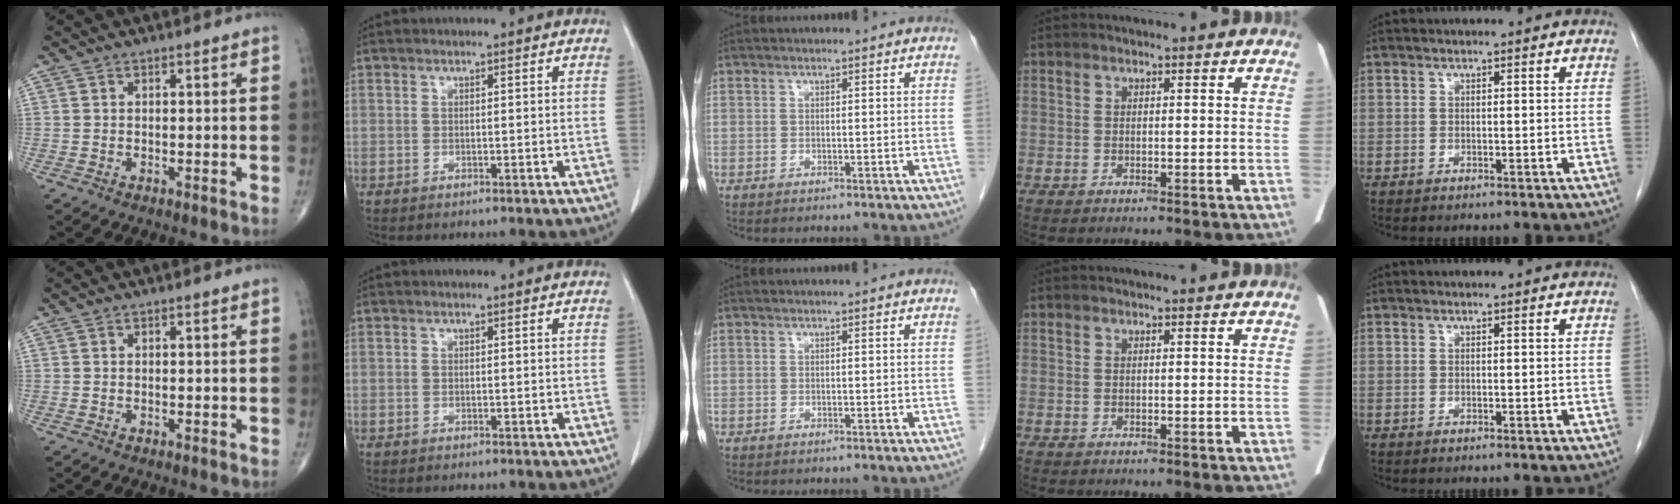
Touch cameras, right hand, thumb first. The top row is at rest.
{}